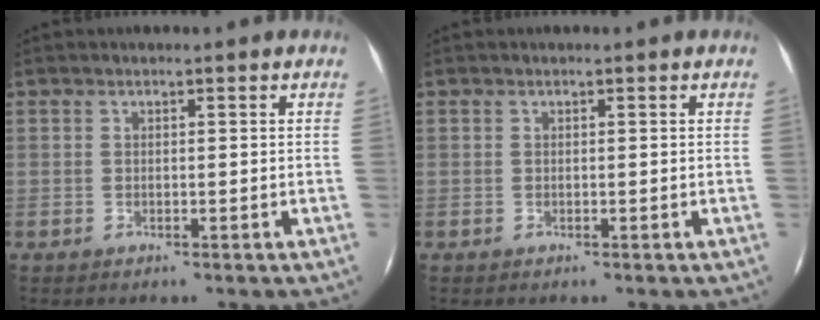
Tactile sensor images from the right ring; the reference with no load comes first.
{"total": 0.0}